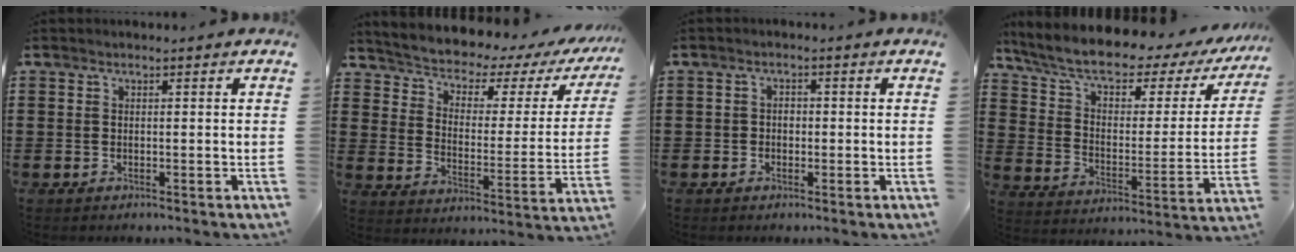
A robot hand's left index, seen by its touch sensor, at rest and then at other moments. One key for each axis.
{"total": 3.0, "fx": 2.4, "fy": 1.1, "fz": 1.4, "tx": -0.048, "ty": -0.030, "tz": 0.029}
{"total": 1.4, "fx": -0.4, "fy": 1.2, "fz": 0.6, "tx": -0.016, "ty": 0.004, "tz": -0.010}
{"total": 7.7, "fx": 5.5, "fy": 2.5, "fz": 4.7, "tx": -0.115, "ty": -0.036, "tz": 0.091}